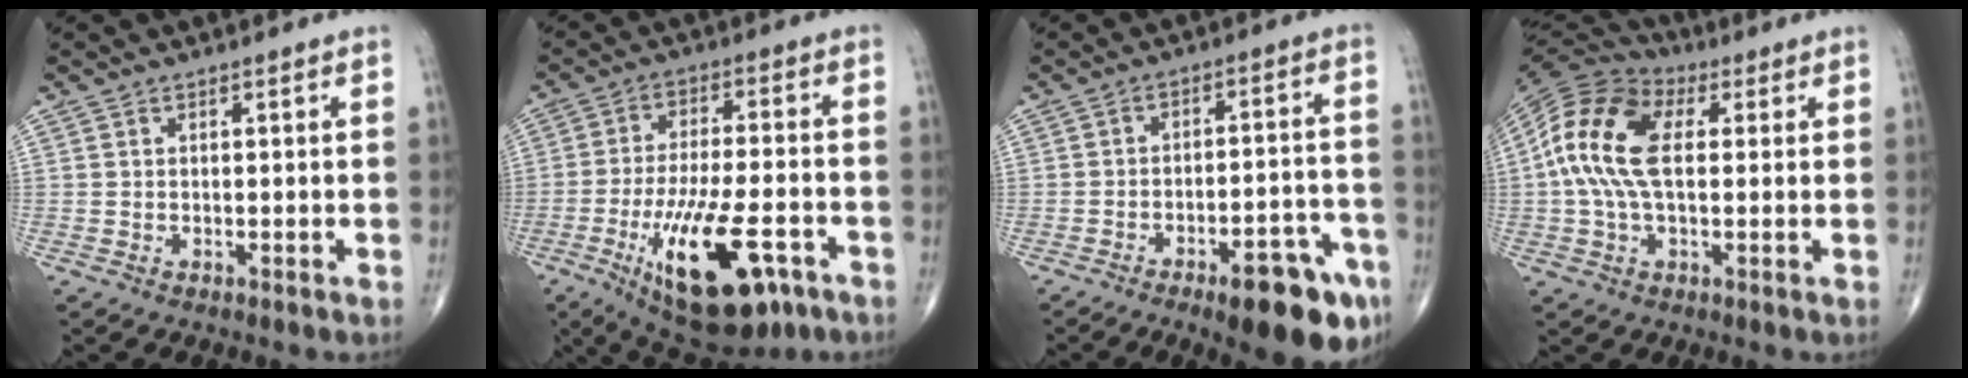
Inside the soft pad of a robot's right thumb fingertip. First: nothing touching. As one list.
[{"total": 19.2, "force": [-8.3, 7.2, 15.8], "torque": [-0.273, 0.016, -0.120]}, {"total": 15.0, "force": [-8.6, 4.6, 11.4], "torque": [-0.112, 0.055, -0.111]}, {"total": 14.5, "force": [1.8, 8.1, 11.9], "torque": [-0.250, 0.026, 0.025]}]